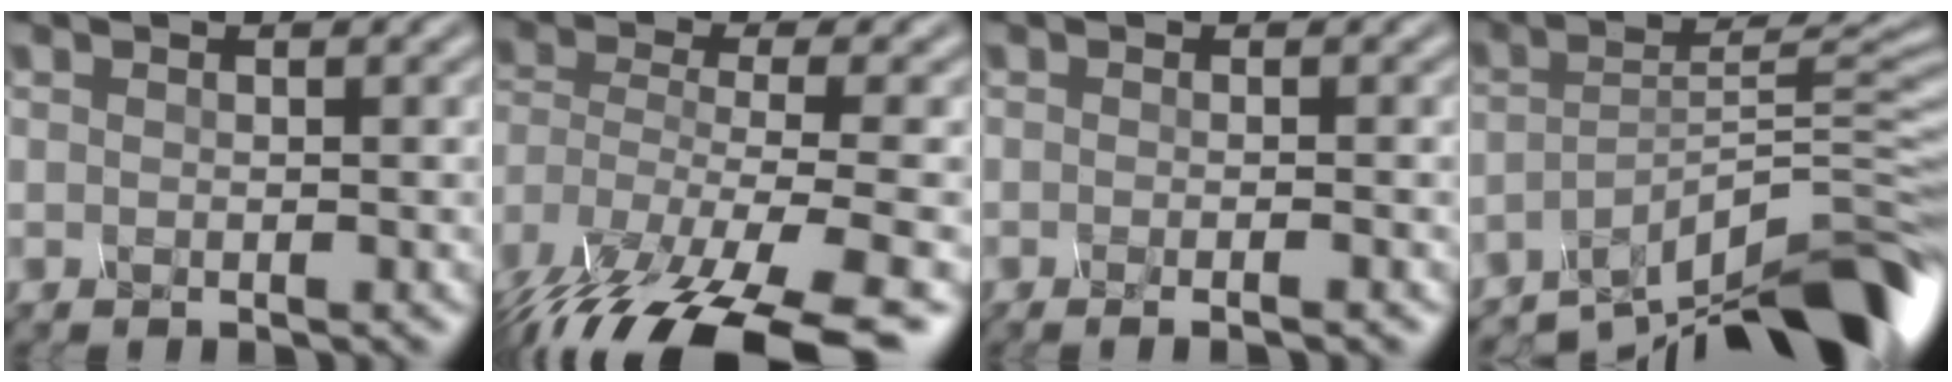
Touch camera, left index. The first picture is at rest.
{"total": 12.7, "force": [-8.8, 4.2, 8.1], "torque": [-0.203, -0.042, -0.085]}
{"total": 2.4, "force": [-1.1, 0.8, 2.0], "torque": [-0.013, -0.006, -0.011]}
{"total": 11.7, "force": [-9.9, 1.9, 5.9], "torque": [-0.111, 0.019, -0.158]}